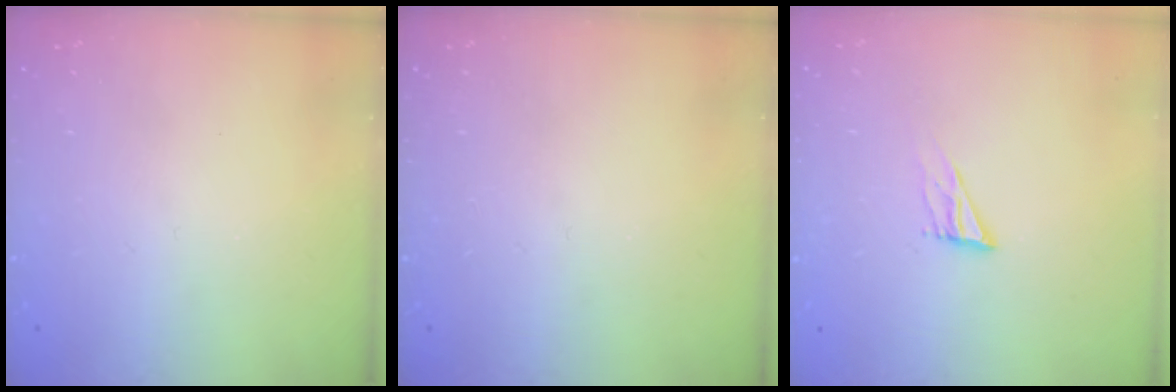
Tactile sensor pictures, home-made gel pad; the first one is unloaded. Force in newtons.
{"total": 0.0}
{"total": 7.6, "press": 7.6, "slide": 0.3}